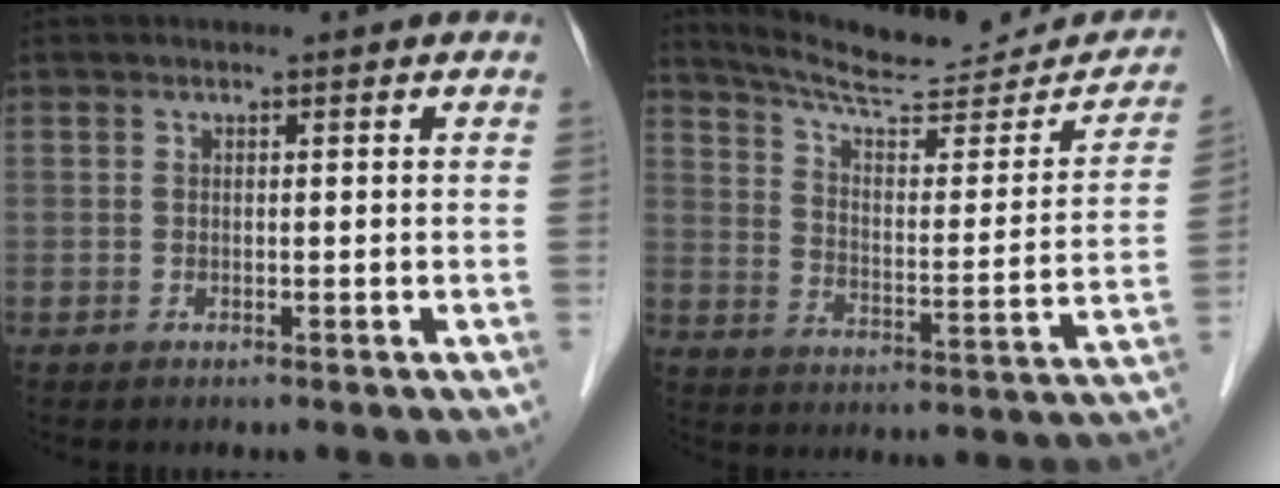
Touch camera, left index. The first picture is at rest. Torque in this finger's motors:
{"motor_torque": [-1.07, -1.07, 0.03, 0.01]}